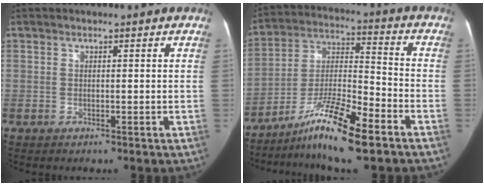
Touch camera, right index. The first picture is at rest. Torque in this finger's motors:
{"motor_torque": [1.17, -0.97, 0.31, 0.07]}